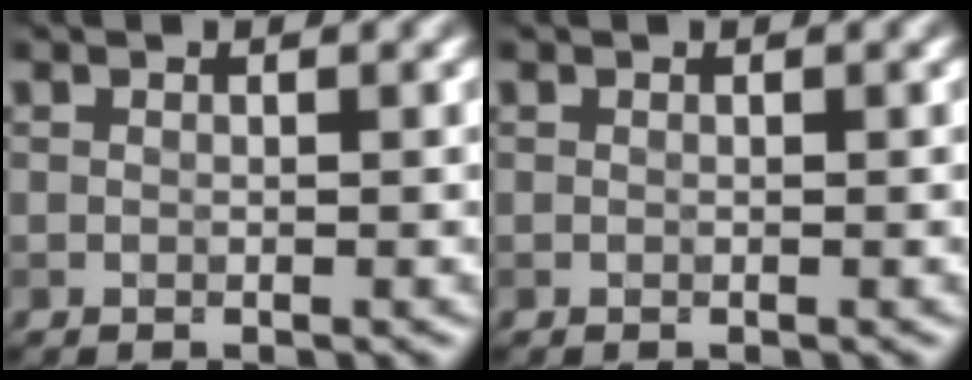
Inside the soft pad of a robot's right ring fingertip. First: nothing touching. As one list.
[{"total": 0.0}]